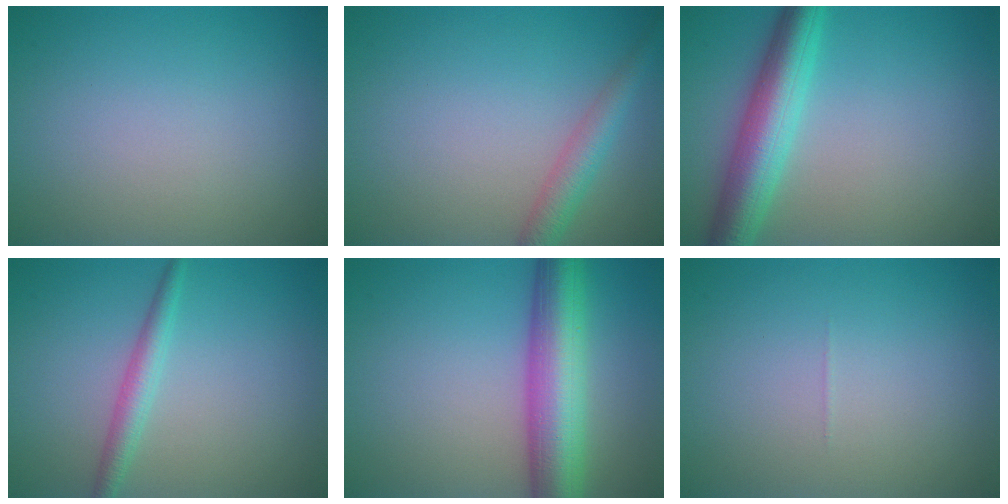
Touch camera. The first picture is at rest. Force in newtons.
{"total": 2.8, "press": 2.8, "slide": 0.1}
{"total": 6.2, "press": 6.2, "slide": 0.3}
{"total": 2.1, "press": 2.1, "slide": 0.1}
{"total": 8.4, "press": 8.4, "slide": 0.3}
{"total": 0.0}